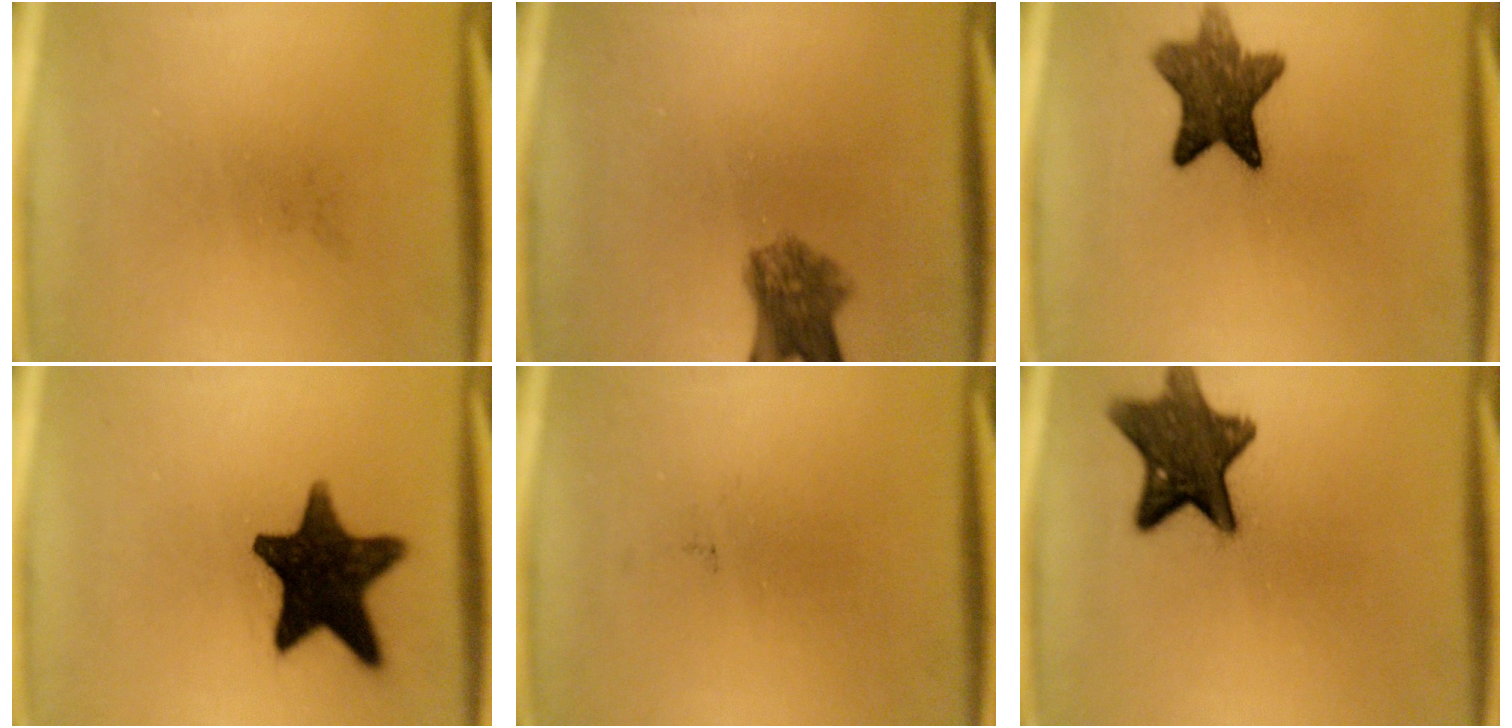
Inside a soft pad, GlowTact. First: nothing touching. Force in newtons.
{"total": 6.1}
{"total": 9.5}
{"total": 16.4}
{"total": 0.0}
{"total": 11.7}